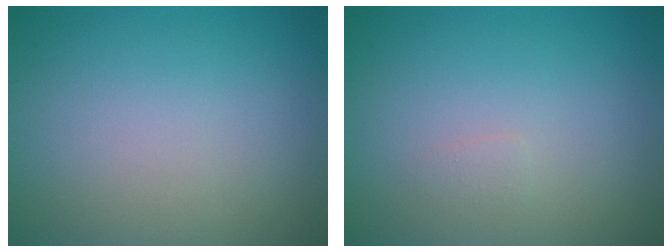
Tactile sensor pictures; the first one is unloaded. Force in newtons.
{"total": 0.6, "press": 0.6, "slide": 0.0}